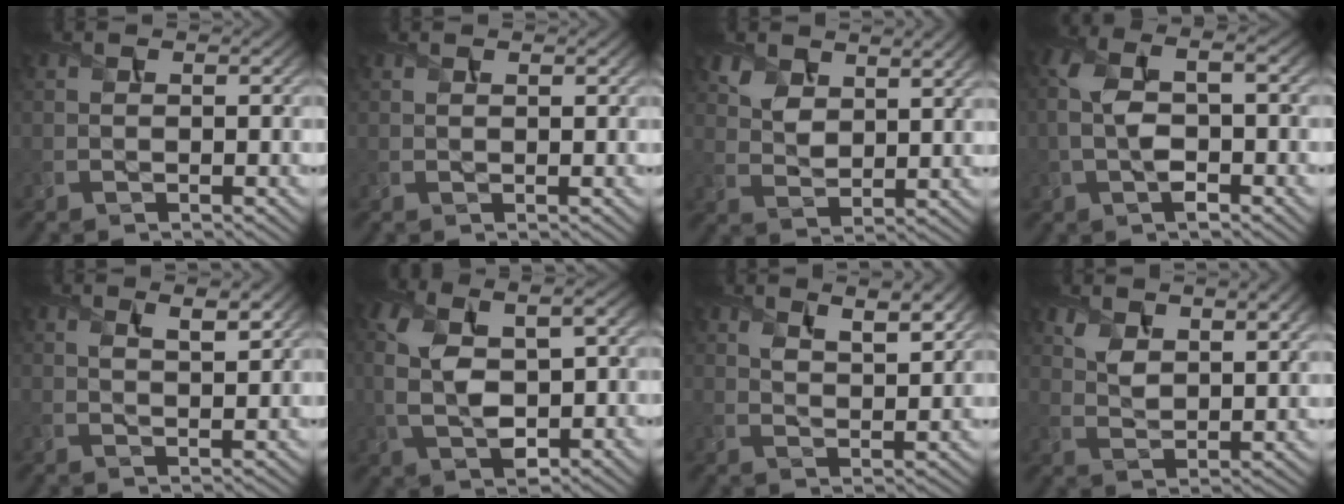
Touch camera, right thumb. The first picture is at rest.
{"total": 0.6, "force": [0.4, 0.2, 0.3], "torque": [-0.007, 0.000, 0.009]}
{"total": 5.9, "force": [3.9, 3.0, 3.3], "torque": [-0.079, -0.003, 0.076]}
{"total": 7.0, "force": [-0.8, 3.1, 6.2], "torque": [-0.138, 0.004, -0.016]}
{"total": 3.0, "force": [1.8, 0.8, 2.2], "torque": [-0.035, -0.006, 0.038]}
{"total": 8.8, "force": [0.3, 4.6, 7.4], "torque": [-0.168, -0.002, 0.006]}
{"total": 5.8, "force": [3.9, 1.9, 3.9], "torque": [-0.065, -0.004, 0.068]}
{"total": 7.3, "force": [4.4, 3.2, 4.8], "torque": [-0.104, -0.004, 0.087]}